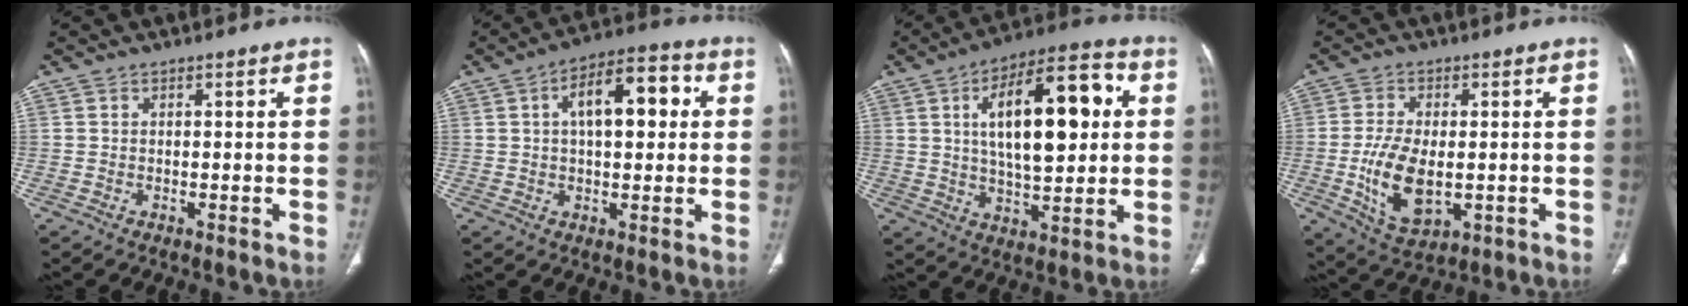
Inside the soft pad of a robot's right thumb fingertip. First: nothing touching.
{"total": 12.3, "force": [2.7, 5.9, 10.4], "torque": [-0.142, 0.024, 0.035]}
{"total": 19.6, "force": [4.1, 8.4, 17.3], "torque": [-0.248, 0.013, 0.061]}
{"total": 10.9, "force": [-1.6, 5.8, 9.1], "torque": [-0.171, -0.010, -0.016]}